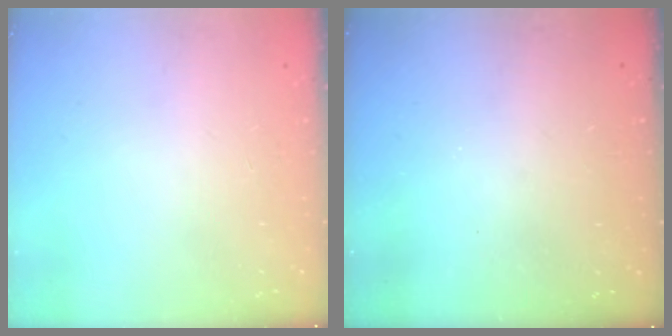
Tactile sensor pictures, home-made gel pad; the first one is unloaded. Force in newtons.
{"total": 3.0, "press": 3.0, "slide": 0.1}